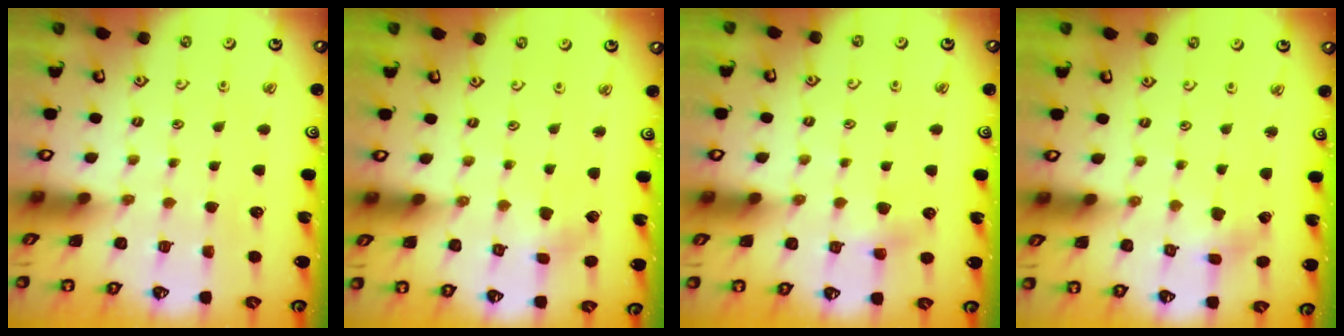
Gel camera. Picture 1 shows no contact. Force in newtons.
{"total": 2.8, "press": 2.8, "slide": 0.4}
{"total": 4.0, "press": 4.0, "slide": 0.4}
{"total": 2.6, "press": 2.6, "slide": 0.4}